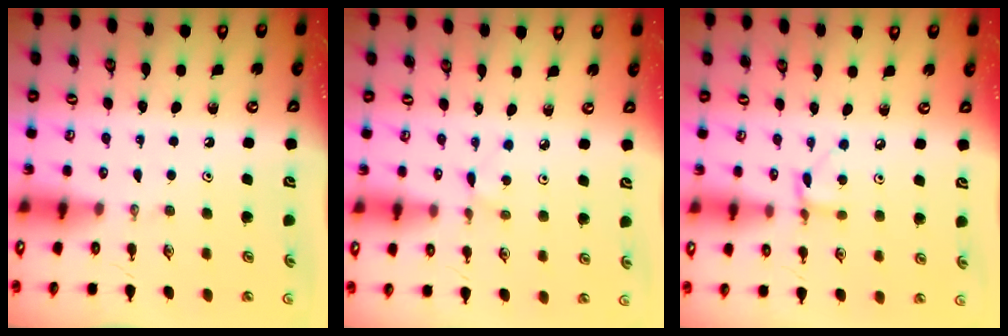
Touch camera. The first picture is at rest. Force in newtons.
{"total": 1.5, "press": 1.4, "slide": 0.2}
{"total": 3.8, "press": 3.8, "slide": 0.4}